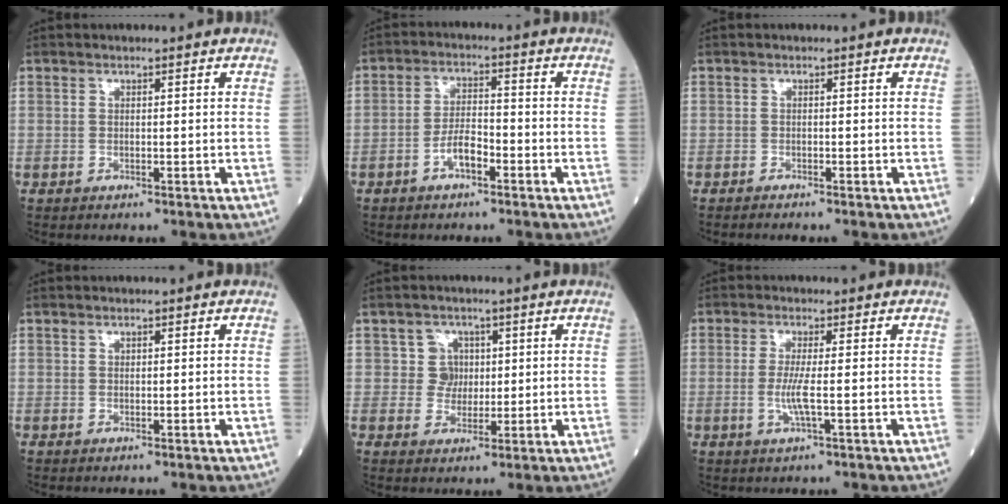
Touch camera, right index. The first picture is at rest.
{"total": 4.4, "force": [-2.4, 1.5, 3.4], "torque": [-0.064, 0.010, -0.047]}
{"total": 1.0, "force": [-1.0, -0.1, 0.4], "torque": [-0.007, -0.001, -0.015]}
{"total": 0.0}
{"total": 3.6, "force": [0.8, 3.5, 0.4], "torque": [0.002, 0.007, 0.010]}
{"total": 3.6, "force": [-0.6, 0.0, 3.5], "torque": [-0.077, -0.007, -0.015]}